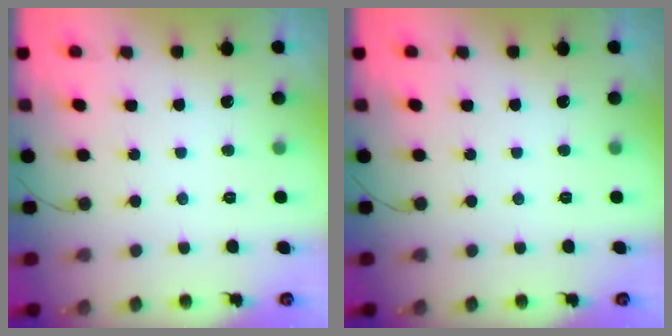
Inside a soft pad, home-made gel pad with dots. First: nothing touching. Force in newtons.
{"total": 0.0}